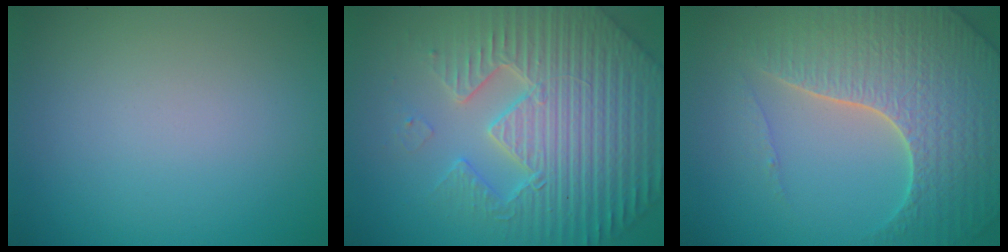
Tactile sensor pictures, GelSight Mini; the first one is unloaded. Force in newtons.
{"total": 7.7, "press": 7.4, "slide": 1.9}
{"total": 7.1, "press": 6.9, "slide": 1.7}